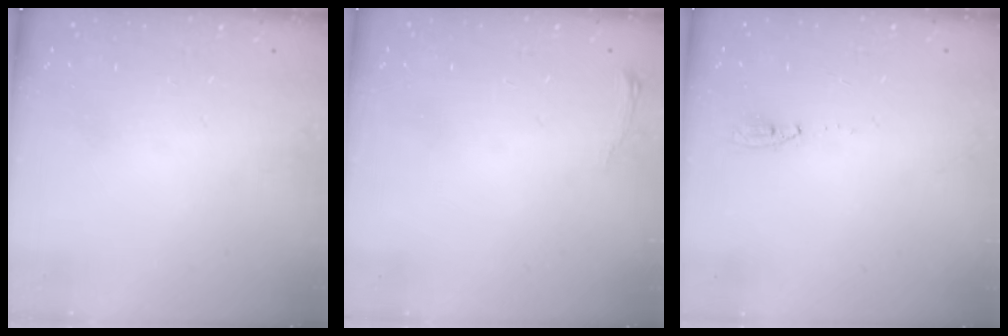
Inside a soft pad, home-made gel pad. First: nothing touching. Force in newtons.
{"total": 3.1, "press": 3.1, "slide": 0.5}
{"total": 3.4, "press": 2.9, "slide": 1.7}